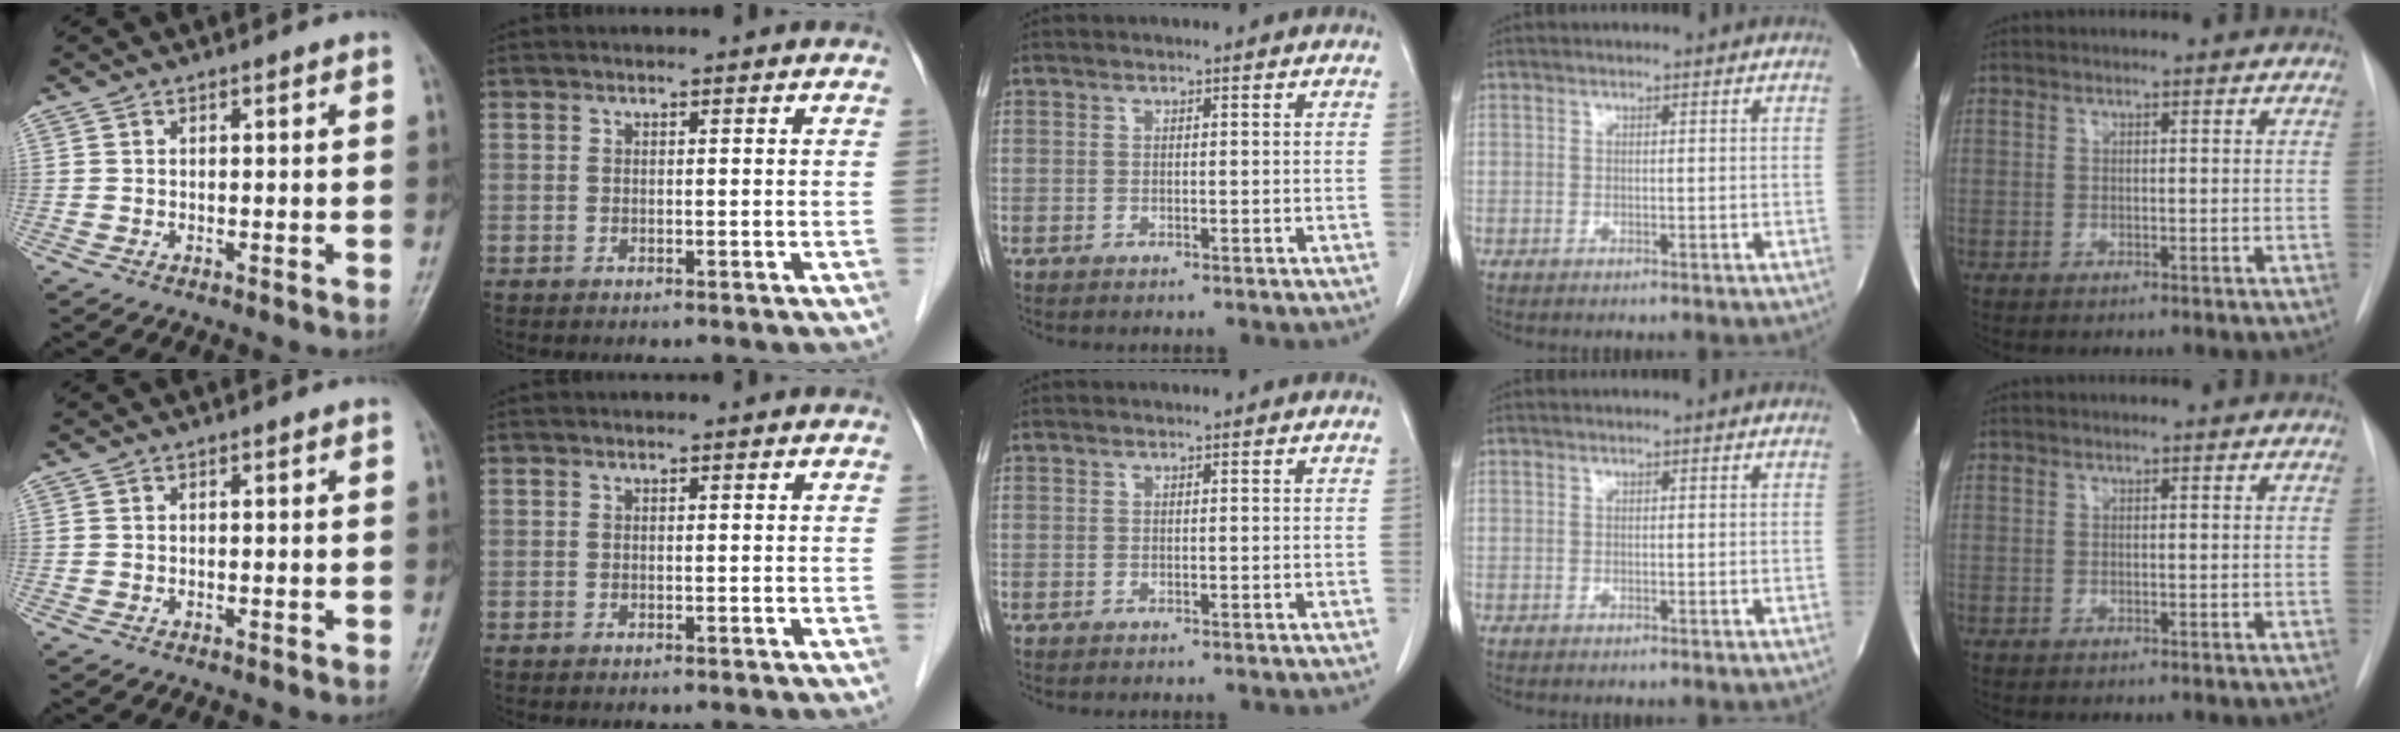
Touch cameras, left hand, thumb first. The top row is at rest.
{}